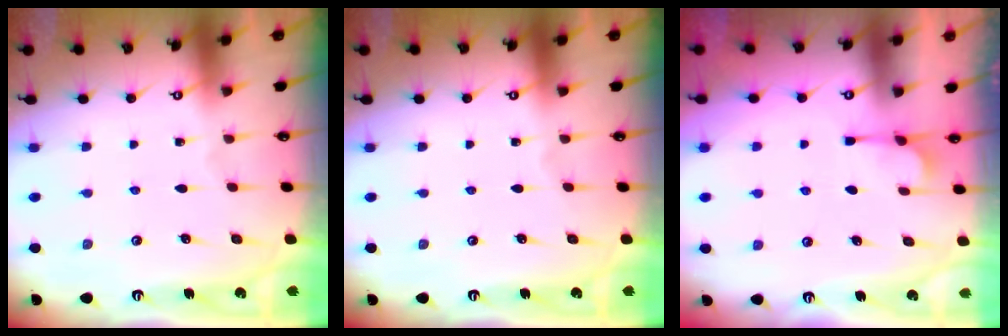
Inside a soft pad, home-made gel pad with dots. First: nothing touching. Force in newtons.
{"total": 0.0}
{"total": 5.0, "press": 4.8, "slide": 1.3}